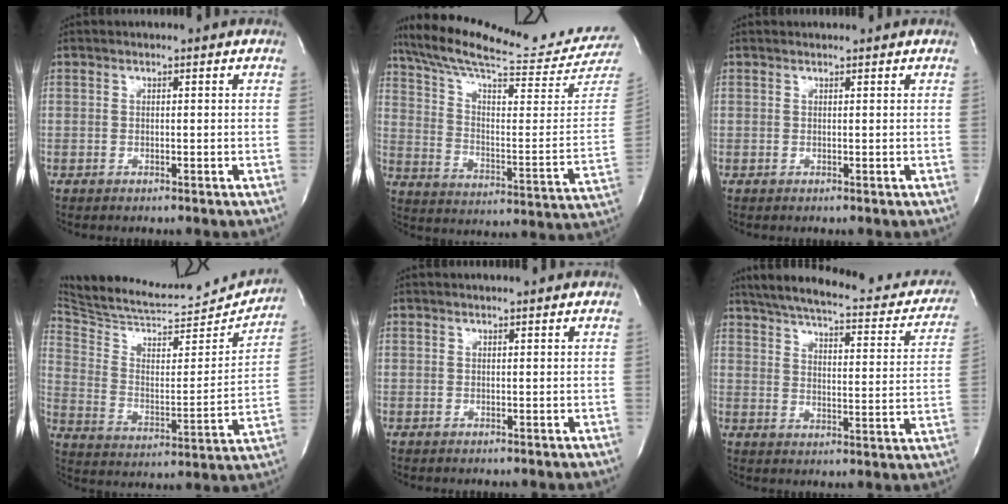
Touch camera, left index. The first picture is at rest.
{"total": 24.3, "force": [22.7, -0.5, 8.6], "torque": [-0.150, -0.094, 0.315]}
{"total": 0.6, "force": [0.6, 0.0, 0.0], "torque": [-0.004, 0.006, 0.013]}
{"total": 22.2, "force": [21.6, 2.0, 4.9], "torque": [-0.086, -0.053, 0.315]}
{"total": 1.7, "force": [1.5, -0.2, 0.6], "torque": [-0.010, 0.009, 0.022]}
{"total": 26.3, "force": [22.5, 6.7, 12.0], "torque": [-0.183, -0.014, 0.274]}